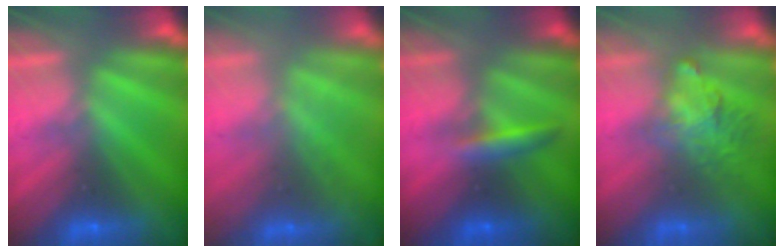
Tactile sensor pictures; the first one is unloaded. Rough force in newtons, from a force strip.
{"total": 1.7}
{"total": 2.8}
{"total": 3.5}